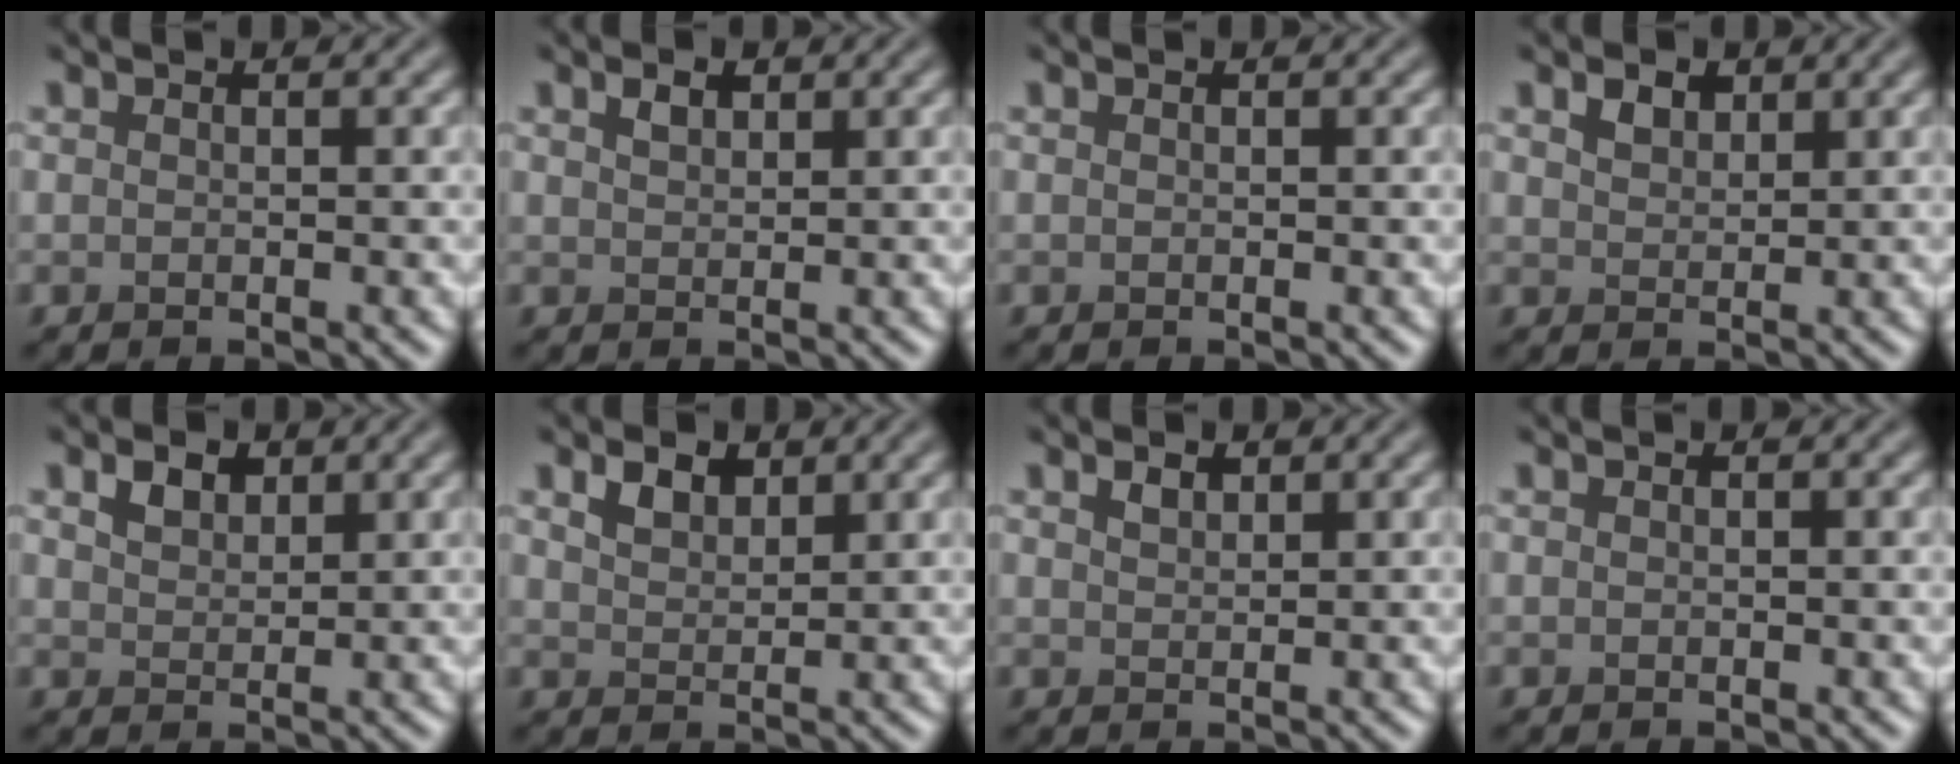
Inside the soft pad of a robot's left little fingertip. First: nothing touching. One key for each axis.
{"total": 1.4, "fx": 0.9, "fy": 0.7, "fz": 0.8, "tx": -0.016, "ty": 0.004, "tz": 0.019}
{"total": 0.0}
{"total": 1.8, "fx": 1.2, "fy": 1.1, "fz": 0.8, "tx": -0.017, "ty": 0.003, "tz": 0.025}
{"total": 2.1, "fx": 1.4, "fy": 1.3, "fz": 1.0, "tx": -0.022, "ty": 0.003, "tz": 0.028}
{"total": 2.3, "fx": 1.6, "fy": 1.3, "fz": 1.1, "tx": -0.027, "ty": 0.002, "tz": 0.033}
{"total": 1.2, "fx": 0.9, "fy": 0.6, "fz": 0.5, "tx": -0.012, "ty": 0.002, "tz": 0.018}
{"total": 0.0}